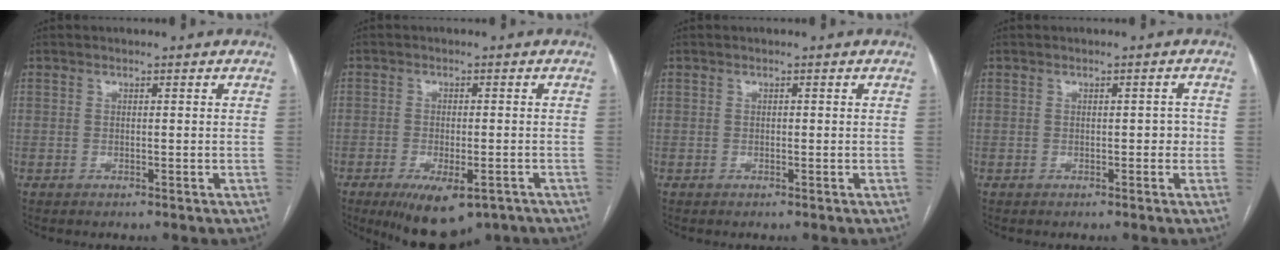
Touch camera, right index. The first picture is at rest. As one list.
[{"total": 10.1, "force": [-6.6, 3.8, 6.7], "torque": [-0.101, -0.012, -0.094]}, {"total": 0.0}, {"total": 1.6, "force": [-0.2, 0.9, 1.3], "torque": [-0.010, 0.010, -0.003]}]